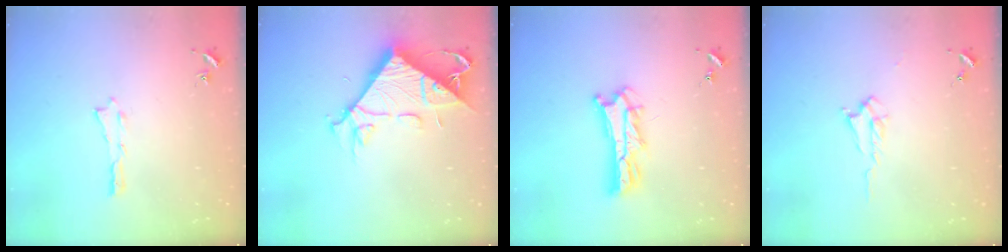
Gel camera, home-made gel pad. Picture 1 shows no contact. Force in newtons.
{"total": 11.0, "press": 11.0, "slide": 1.1}
{"total": 5.2, "press": 5.2, "slide": 0.5}
{"total": 1.7, "press": 1.7, "slide": 0.3}